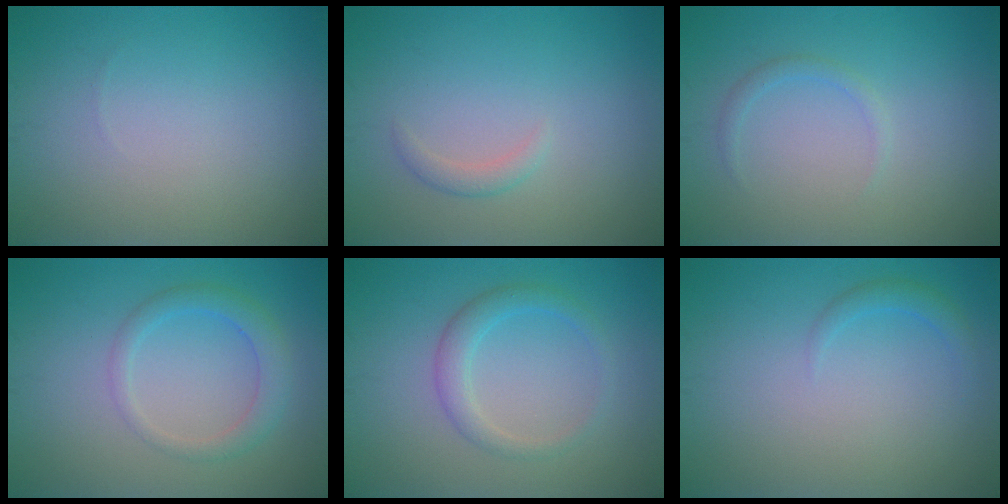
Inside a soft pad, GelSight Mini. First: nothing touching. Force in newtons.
{"total": 1.1, "press": 1.1, "slide": 0.0}
{"total": 1.0, "press": 1.0, "slide": 0.0}
{"total": 2.6, "press": 2.6, "slide": 0.0}
{"total": 2.5, "press": 2.5, "slide": 0.1}
{"total": 1.3, "press": 1.3, "slide": 0.0}